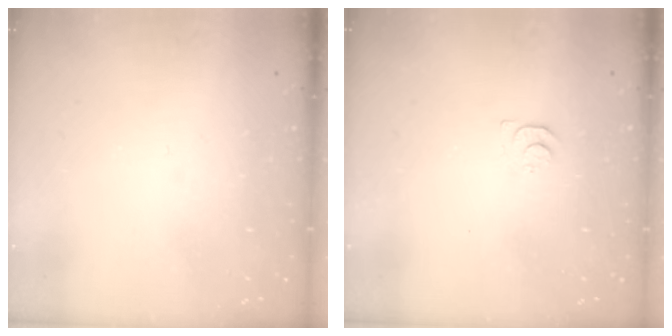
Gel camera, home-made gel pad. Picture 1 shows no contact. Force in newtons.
{"total": 6.3, "press": 6.3, "slide": 0.7}